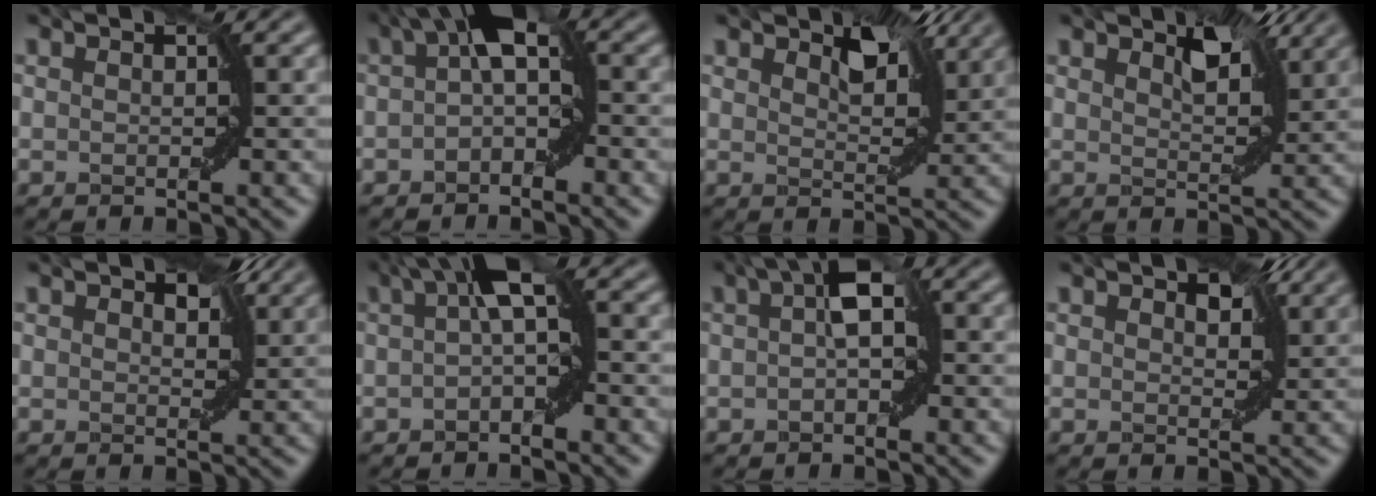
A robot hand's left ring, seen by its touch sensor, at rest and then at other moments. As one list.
[{"total": 4.7, "force": [0.4, 2.1, 4.1], "torque": [-0.059, 0.023, -0.008]}, {"total": 4.3, "force": [2.8, 1.6, 2.8], "torque": [-0.048, -0.001, 0.041]}, {"total": 4.2, "force": [2.8, 1.4, 2.8], "torque": [-0.048, 0.002, 0.044]}, {"total": 2.8, "force": [1.6, 1.3, 1.9], "torque": [-0.029, 0.002, 0.027]}, {"total": 4.2, "force": [0.5, 1.1, 4.0], "torque": [-0.055, 0.019, -0.003]}, {"total": 4.0, "force": [0.7, 1.6, 3.6], "torque": [-0.048, 0.015, 0.000]}, {"total": 2.8, "force": [1.5, 1.3, 1.9], "torque": [-0.030, 0.002, 0.026]}]